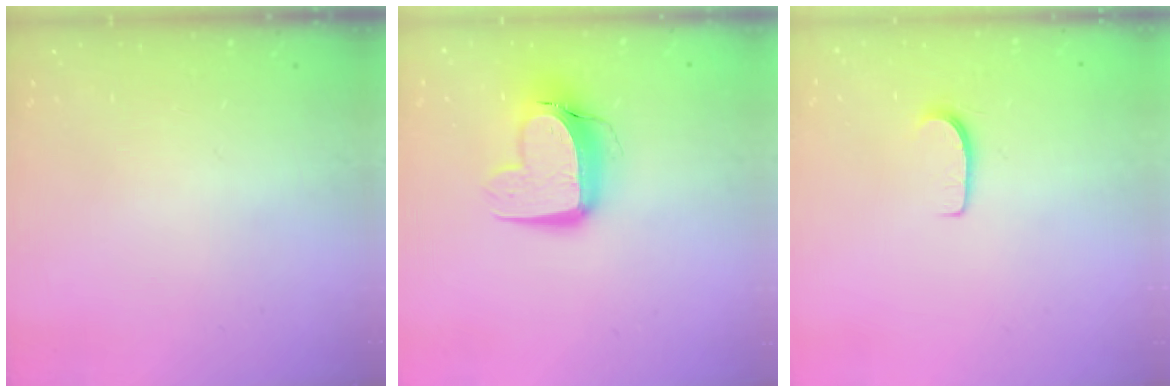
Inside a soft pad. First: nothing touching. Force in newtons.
{"total": 12.0, "press": 12.0, "slide": 1.2}
{"total": 5.4, "press": 5.3, "slide": 0.5}